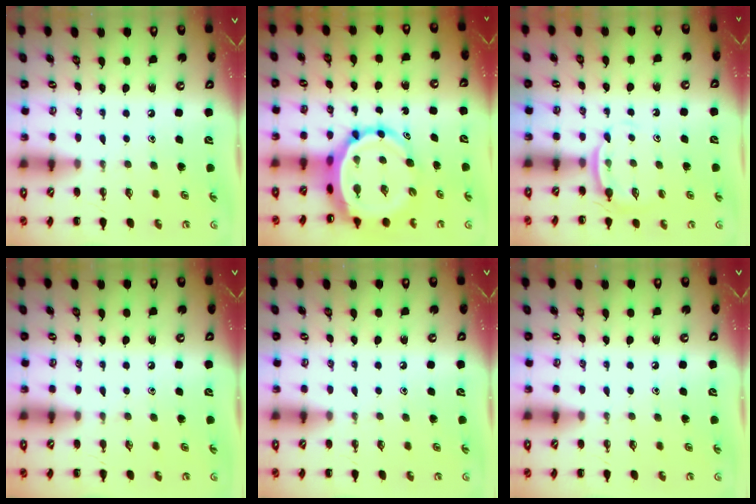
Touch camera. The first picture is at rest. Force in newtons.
{"total": 10.2, "press": 9.7, "slide": 3.3}
{"total": 5.6, "press": 5.4, "slide": 1.4}
{"total": 0.0}
{"total": 0.0}
{"total": 0.0}